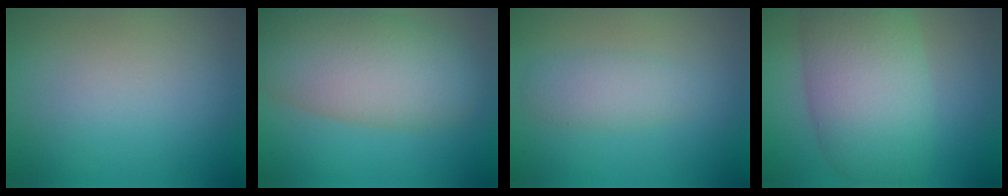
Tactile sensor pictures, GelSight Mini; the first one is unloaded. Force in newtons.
{"total": 9.4, "press": 9.4, "slide": 0.6}
{"total": 2.4, "press": 2.4, "slide": 0.1}
{"total": 9.2, "press": 9.2, "slide": 0.3}